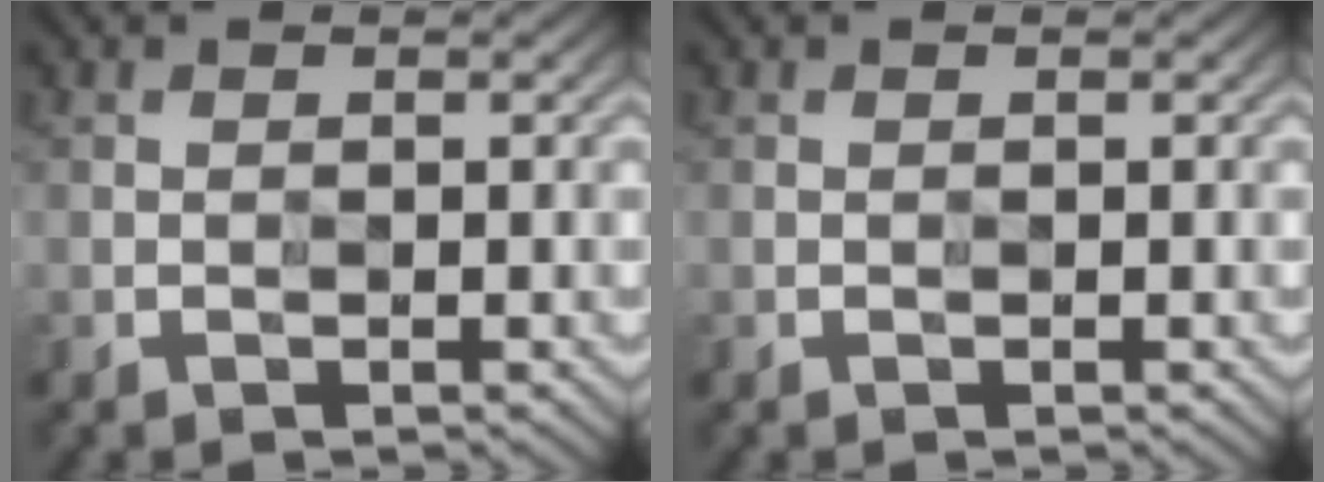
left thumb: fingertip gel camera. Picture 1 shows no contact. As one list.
[{"total": 0.0}]